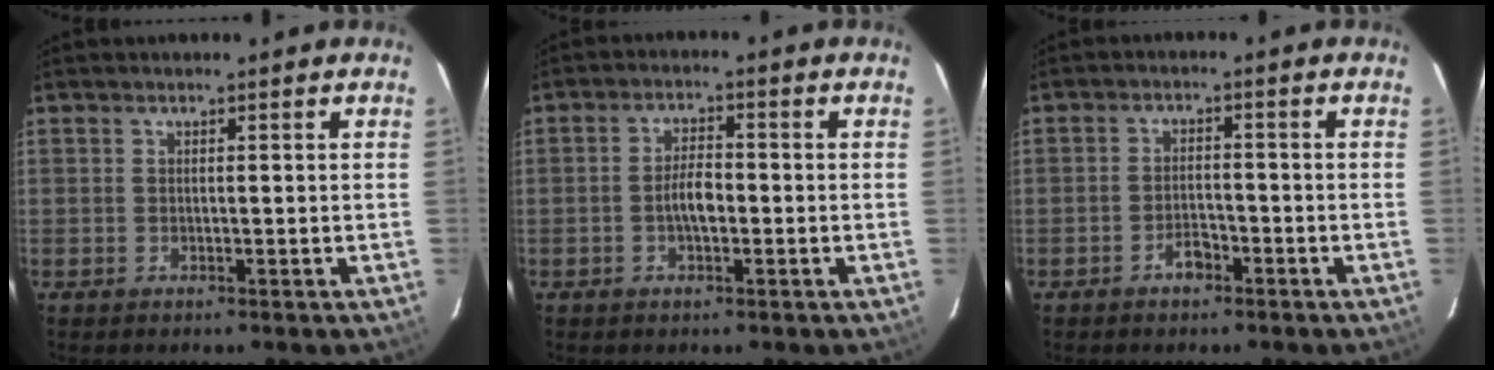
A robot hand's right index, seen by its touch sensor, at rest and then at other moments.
{"total": 4.4, "force": [-1.1, 1.9, 3.8], "torque": [-0.072, 0.006, -0.018]}
{"total": 3.4, "force": [-2.2, 1.8, 1.9], "torque": [-0.037, 0.005, -0.035]}